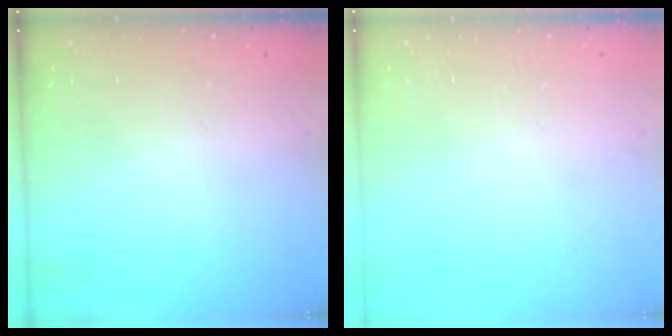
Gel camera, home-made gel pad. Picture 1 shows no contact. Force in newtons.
{"total": 0.0}